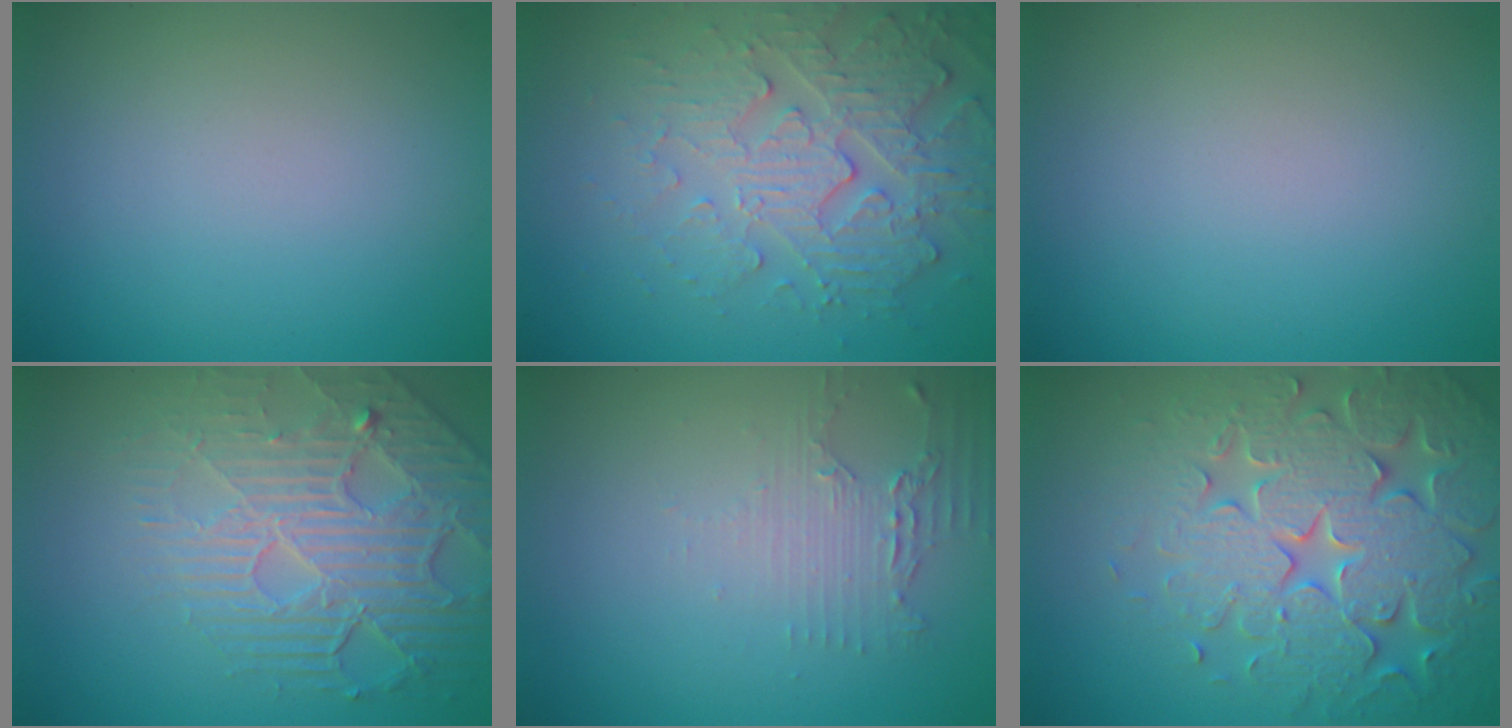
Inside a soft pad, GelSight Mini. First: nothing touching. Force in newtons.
{"total": 4.4, "press": 4.4, "slide": 0.5}
{"total": 0.0}
{"total": 5.6, "press": 4.7, "slide": 3.0}
{"total": 2.1, "press": 1.6, "slide": 1.4}
{"total": 7.8, "press": 7.6, "slide": 1.6}